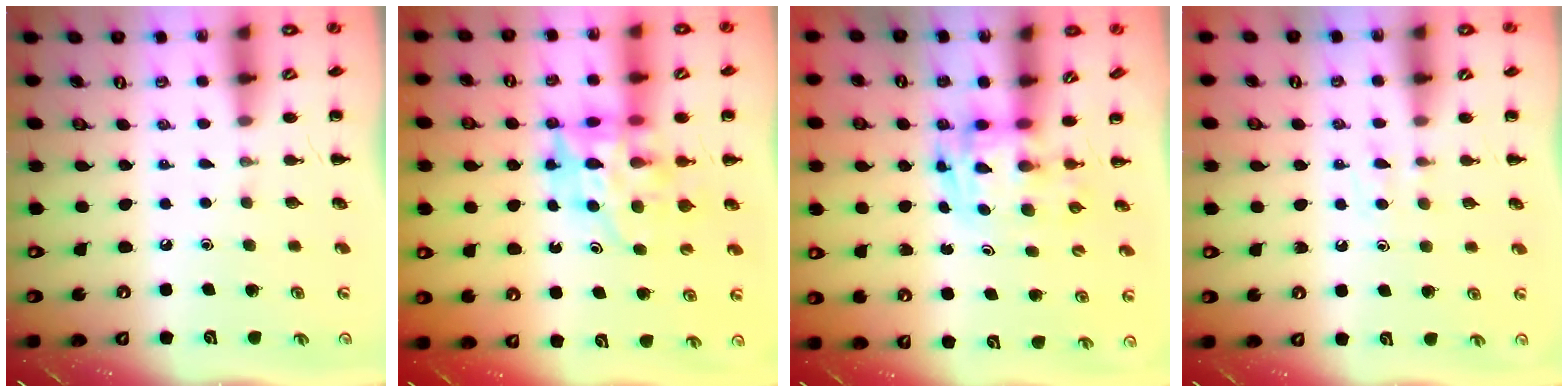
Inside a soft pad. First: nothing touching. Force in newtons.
{"total": 12.2, "press": 11.6, "slide": 3.7}
{"total": 3.4, "press": 3.4, "slide": 0.6}
{"total": 3.6, "press": 3.3, "slide": 1.4}